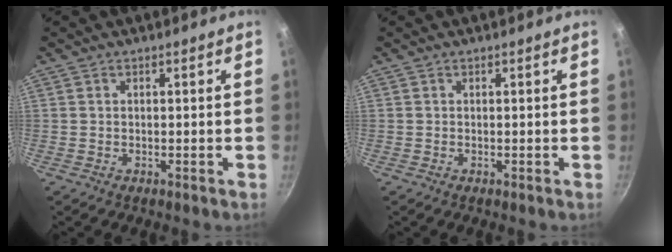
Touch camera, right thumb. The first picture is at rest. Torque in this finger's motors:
{"motor_torque": [0.04, -0.18, 0.14, 0.33, 0.03]}